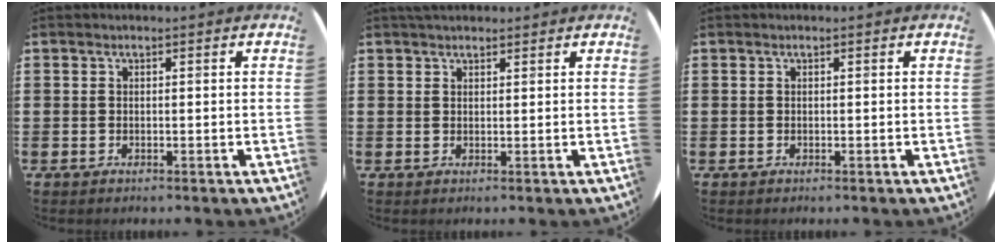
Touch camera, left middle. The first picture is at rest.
{"total": 1.2, "force": [1.2, 0.4, 0.1], "torque": [0.006, 0.000, 0.020]}
{"total": 0.0}